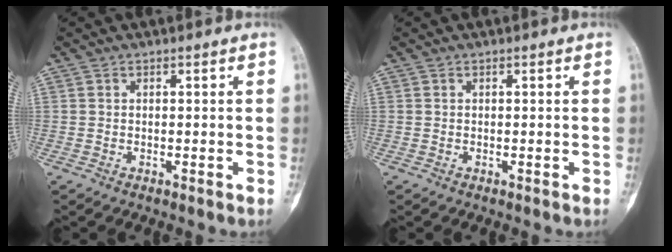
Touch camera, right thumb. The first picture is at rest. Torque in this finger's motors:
{"motor_torque": [0.17, 0.09, 0.03, -0.11, 0.00]}